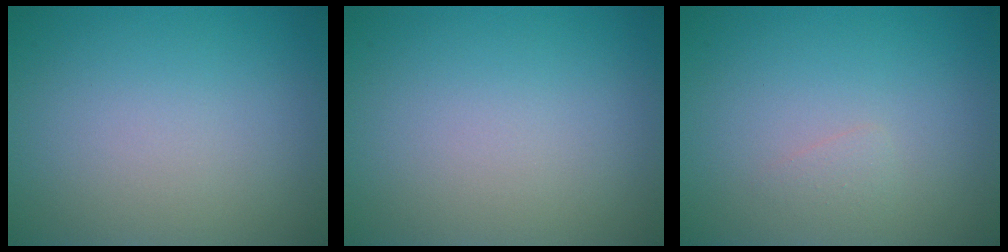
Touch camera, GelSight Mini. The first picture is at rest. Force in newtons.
{"total": 0.0}
{"total": 0.7, "press": 0.7, "slide": 0.0}